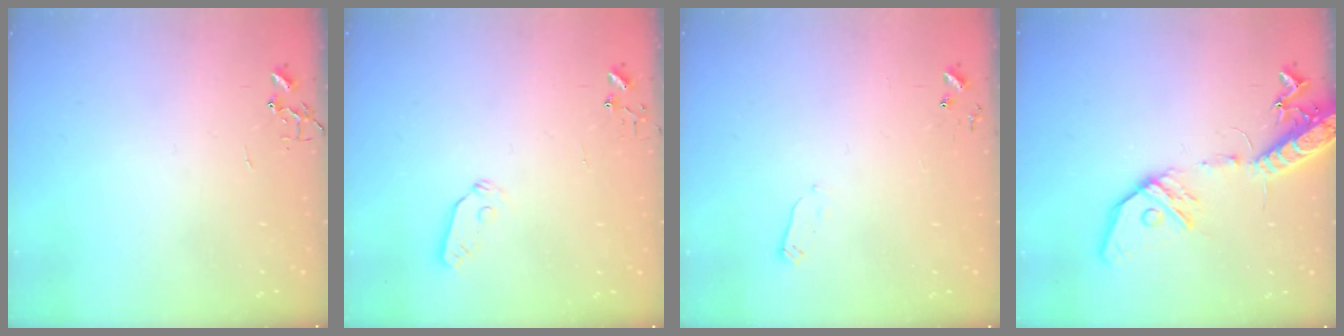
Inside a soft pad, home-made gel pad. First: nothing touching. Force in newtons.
{"total": 3.8, "press": 3.8, "slide": 0.6}
{"total": 2.4, "press": 2.4, "slide": 0.4}
{"total": 17.0, "press": 16.7, "slide": 3.3}